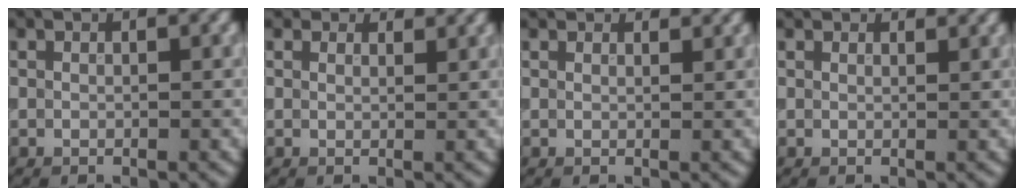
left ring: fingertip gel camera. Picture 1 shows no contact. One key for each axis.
{"total": 2.5, "fx": 2.2, "fy": 0.9, "fz": 0.6, "tx": -0.012, "ty": -0.003, "tz": 0.024}
{"total": 2.6, "fx": 2.4, "fy": 0.7, "fz": 0.6, "tx": -0.014, "ty": -0.002, "tz": 0.028}
{"total": 2.2, "fx": 2.0, "fy": 0.6, "fz": 0.5, "tx": -0.015, "ty": 0.000, "tz": 0.023}